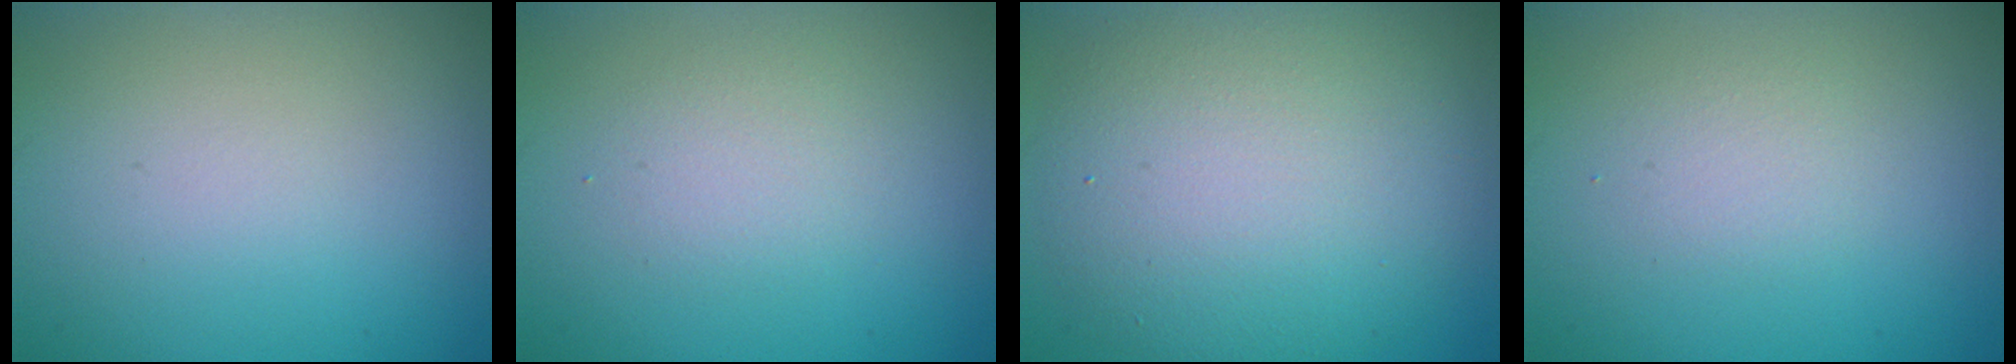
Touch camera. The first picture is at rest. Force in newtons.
{"total": 1.7, "press": 1.7, "slide": 0.2}
{"total": 8.6, "press": 8.6, "slide": 0.5}
{"total": 1.3, "press": 1.3, "slide": 0.0}